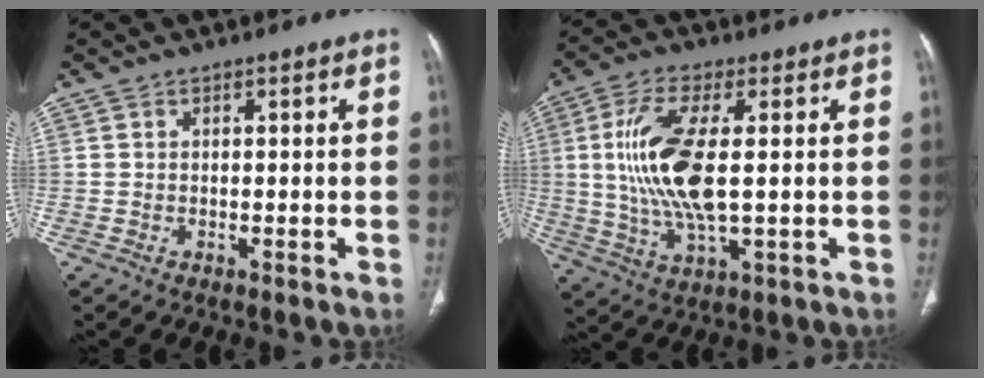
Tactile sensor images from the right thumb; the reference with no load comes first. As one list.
[{"total": 14.4, "force": [1.4, 5.3, 13.4], "torque": [-0.288, -0.007, 0.030]}]